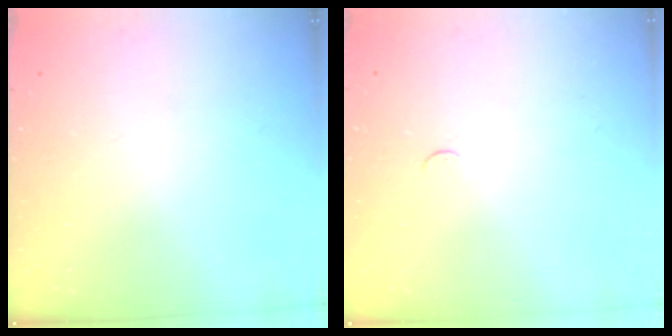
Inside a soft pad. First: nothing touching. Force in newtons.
{"total": 2.7, "press": 2.7, "slide": 0.4}